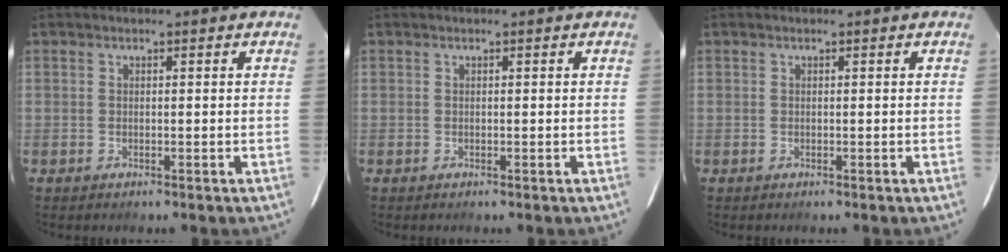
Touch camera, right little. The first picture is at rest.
{"total": 0.0}
{"total": 0.0}